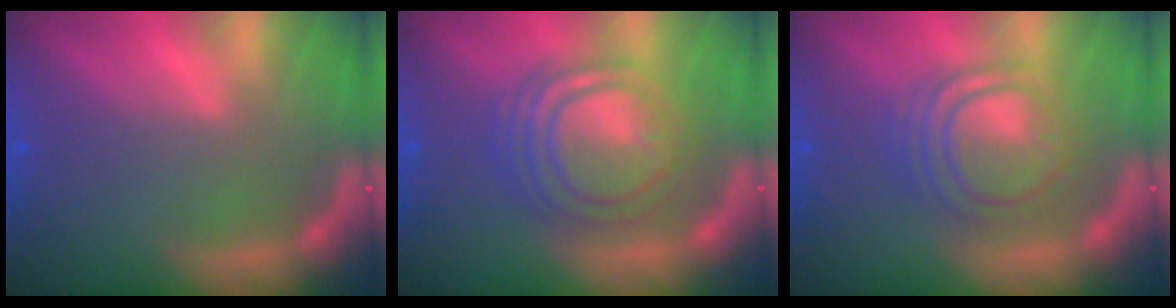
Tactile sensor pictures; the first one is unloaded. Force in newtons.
{"total": 8.6}
{"total": 6.5}